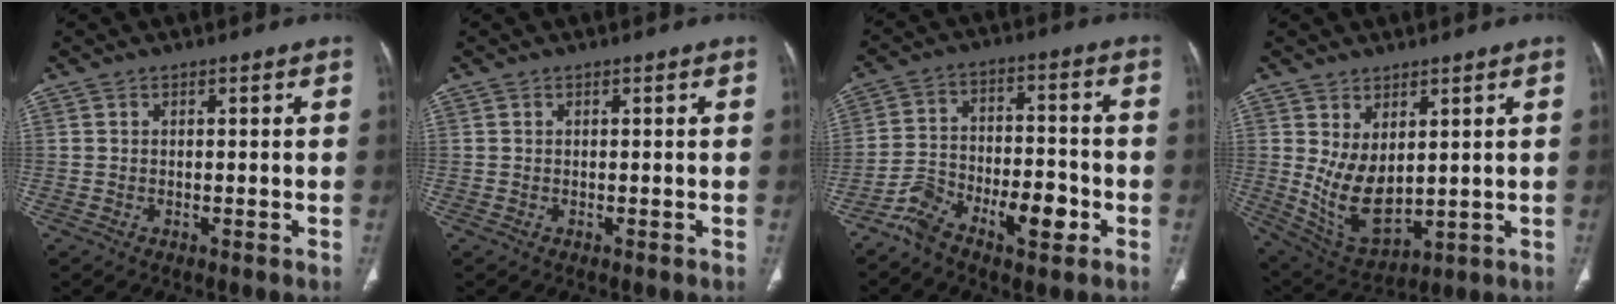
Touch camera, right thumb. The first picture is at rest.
{"total": 0.0}
{"total": 10.4, "force": [-5.9, 4.4, 7.3], "torque": [-0.122, 0.041, -0.102]}
{"total": 10.1, "force": [1.7, 5.8, 8.1], "torque": [-0.134, -0.025, 0.058]}